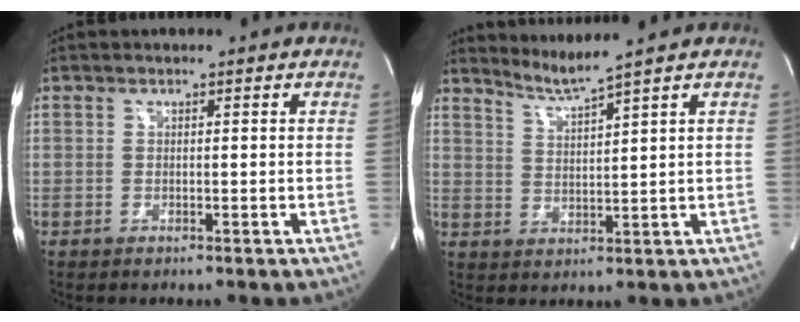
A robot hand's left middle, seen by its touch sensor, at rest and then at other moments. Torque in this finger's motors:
{"motor_torque": [-0.05, -0.43, -0.18, 0.00]}